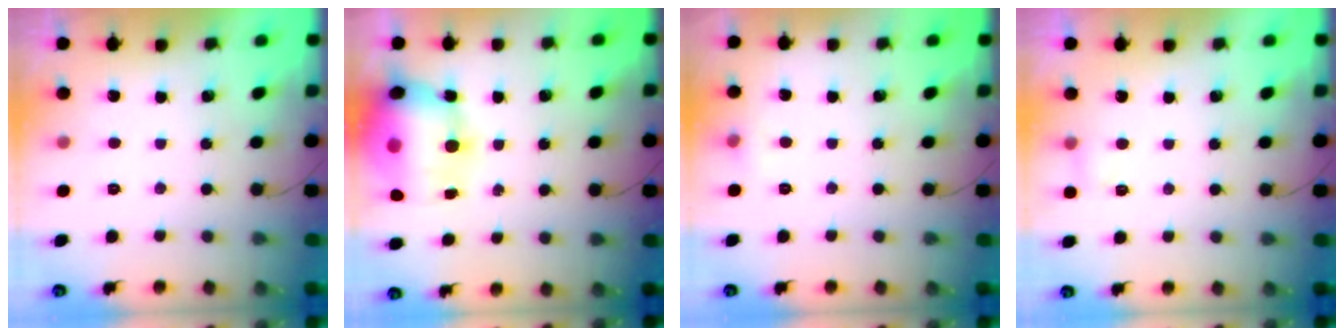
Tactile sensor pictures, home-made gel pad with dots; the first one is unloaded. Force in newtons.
{"total": 19.6, "press": 17.7, "slide": 8.5}
{"total": 3.6, "press": 3.5, "slide": 0.9}
{"total": 2.8, "press": 2.6, "slide": 1.1}